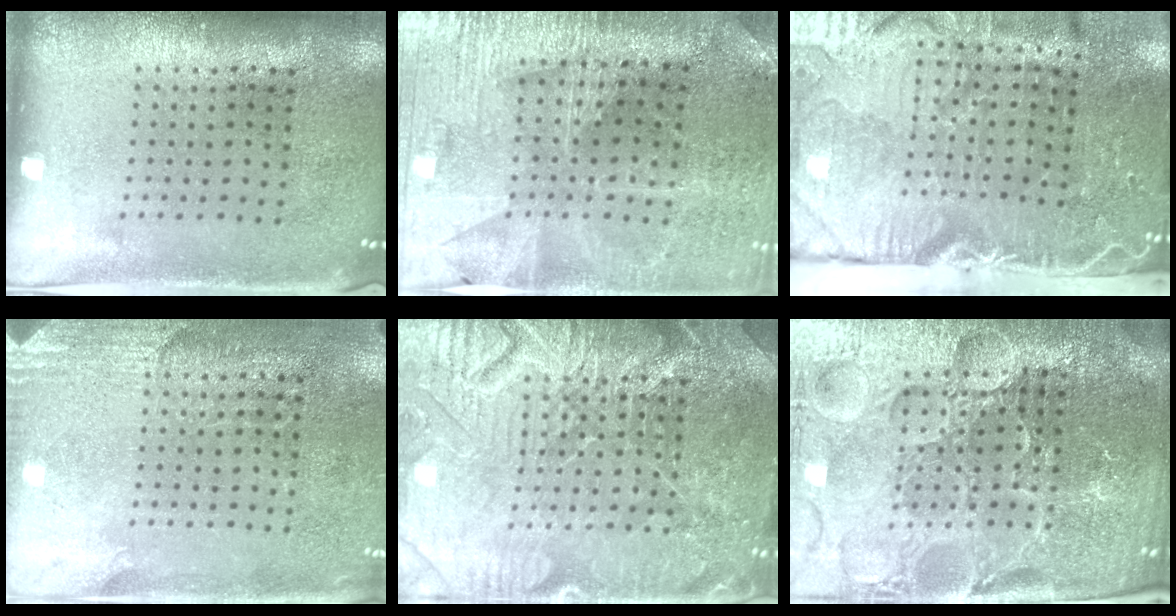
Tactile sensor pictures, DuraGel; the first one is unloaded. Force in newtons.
{"total": 2.3, "press": 2.3, "slide": 0.5}
{"total": 5.4, "press": 4.4, "slide": 3.1}
{"total": 2.7, "press": 2.5, "slide": 1.1}
{"total": 7.1, "press": 7.1, "slide": 1.0}
{"total": 5.9, "press": 5.4, "slide": 2.5}